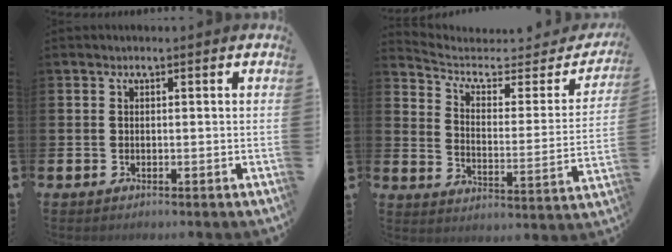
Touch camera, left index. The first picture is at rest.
{"total": 5.1, "force": [4.0, 2.4, 2.0], "torque": [-0.064, -0.035, 0.060]}